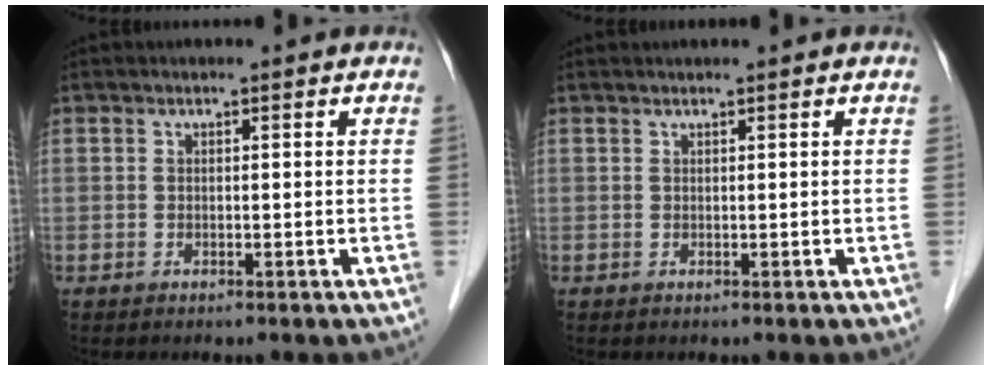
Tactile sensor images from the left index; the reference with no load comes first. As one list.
[{"total": 1.2, "force": [1.1, -0.1, 0.6], "torque": [-0.007, 0.018, 0.024]}]